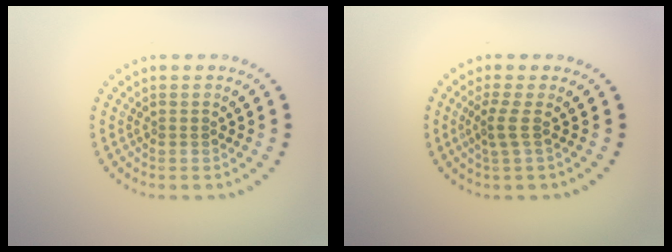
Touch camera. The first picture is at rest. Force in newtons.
{"total": 2.0, "press": 1.2, "slide": 1.5}